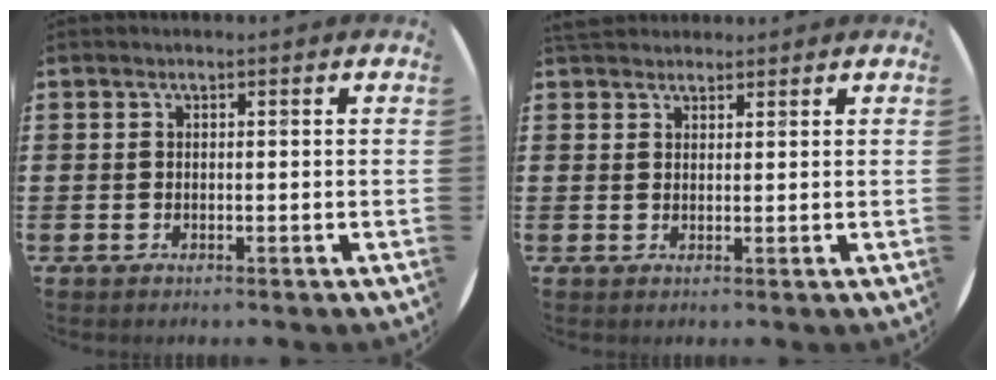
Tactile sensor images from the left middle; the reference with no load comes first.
{"total": 2.2, "force": [2.1, 0.7, 0.2], "torque": [0.000, -0.001, 0.040]}